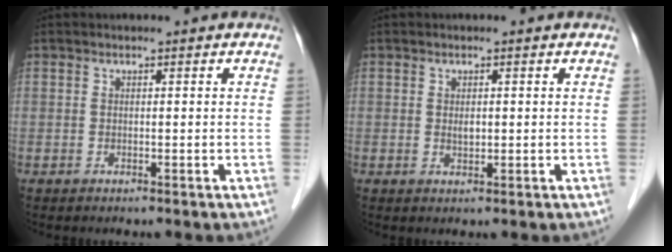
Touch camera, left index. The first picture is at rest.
{"total": 1.2, "force": [0.1, 0.6, 1.0], "torque": [-0.017, -0.004, 0.003]}